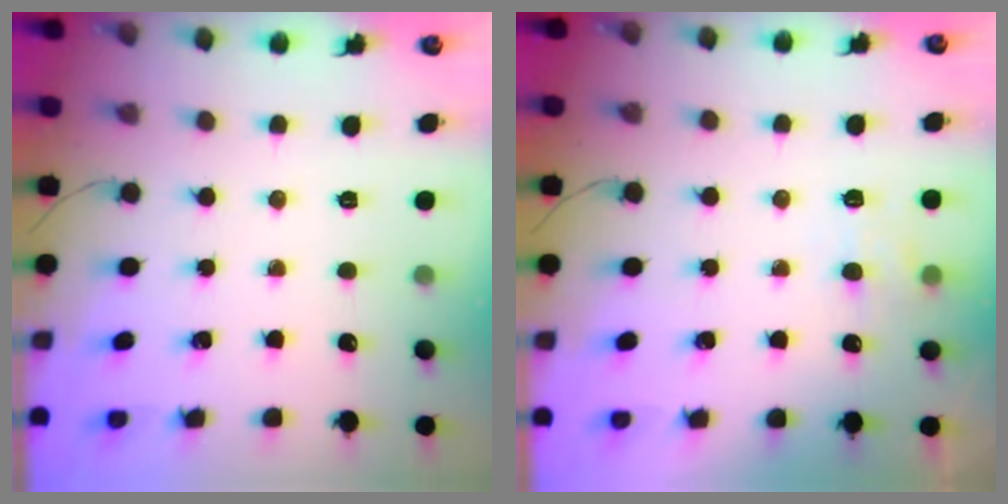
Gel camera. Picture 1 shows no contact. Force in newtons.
{"total": 6.7, "press": 6.6, "slide": 1.3}